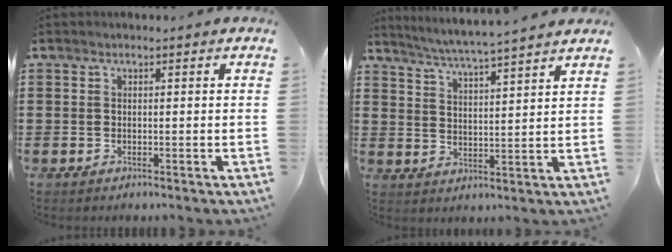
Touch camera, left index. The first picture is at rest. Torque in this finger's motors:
{"motor_torque": [2.14, 0.00, 0.08, 0.06]}